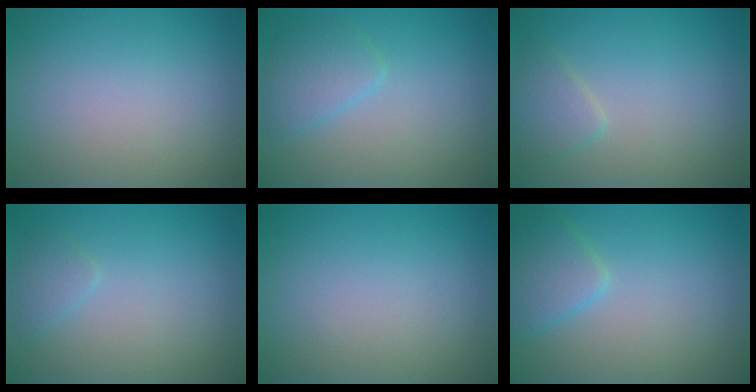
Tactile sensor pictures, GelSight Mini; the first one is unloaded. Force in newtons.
{"total": 2.2, "press": 2.2, "slide": 0.1}
{"total": 1.8, "press": 1.8, "slide": 0.2}
{"total": 1.2, "press": 1.2, "slide": 0.1}
{"total": 0.0}
{"total": 2.7, "press": 2.7, "slide": 0.1}